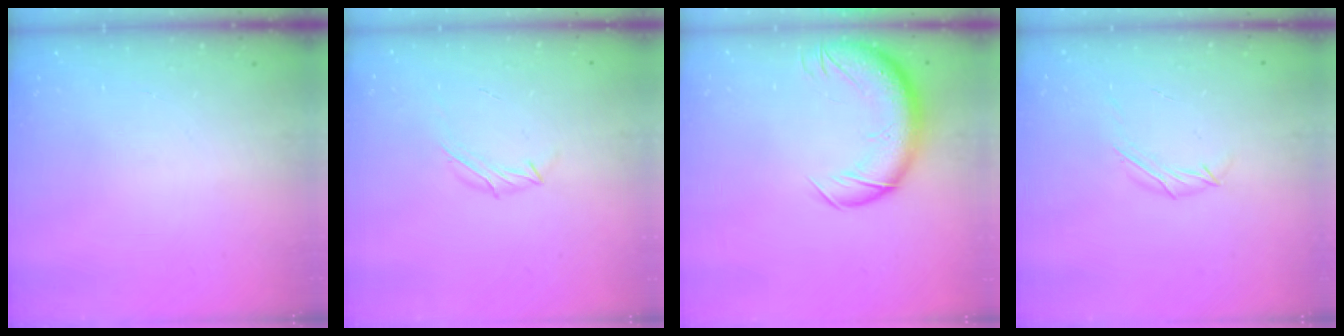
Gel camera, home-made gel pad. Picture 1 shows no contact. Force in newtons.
{"total": 6.0, "press": 5.9, "slide": 1.1}
{"total": 13.3, "press": 12.8, "slide": 3.6}
{"total": 4.5, "press": 4.4, "slide": 0.9}